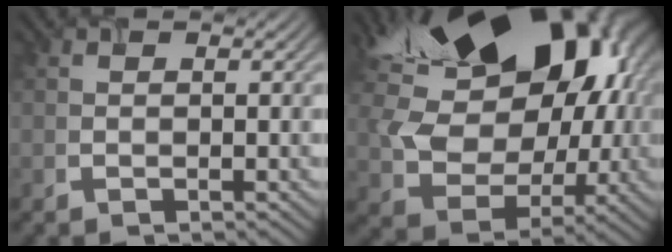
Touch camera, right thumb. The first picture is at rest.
{"total": 21.3, "force": [6.8, 15.5, 12.9], "torque": [-0.239, 0.008, 0.139]}